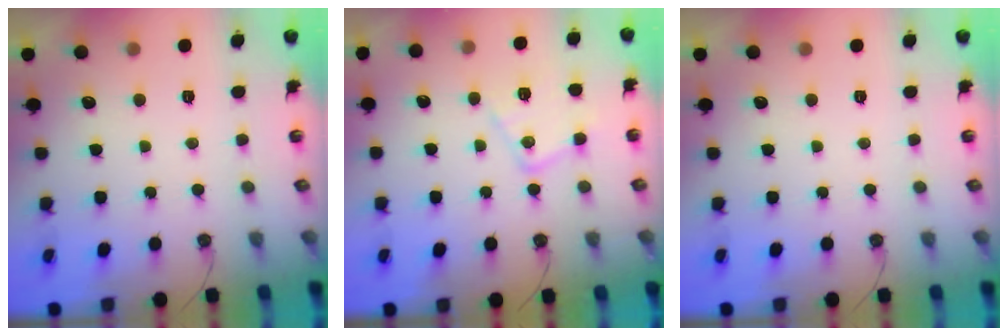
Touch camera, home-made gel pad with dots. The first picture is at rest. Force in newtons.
{"total": 13.0, "press": 13.0, "slide": 0.9}
{"total": 0.0}